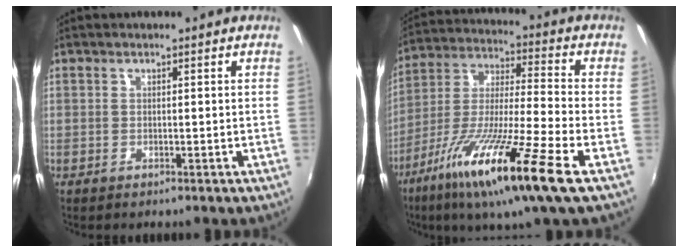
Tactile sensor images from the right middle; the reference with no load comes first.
{"total": 19.5, "force": [-10.1, 0.9, 16.7], "torque": [-0.320, -0.043, -0.190]}